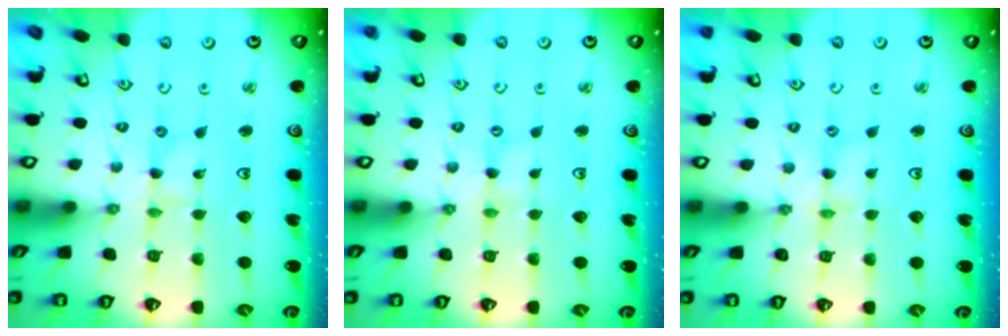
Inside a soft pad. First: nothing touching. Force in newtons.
{"total": 0.0}
{"total": 0.0}